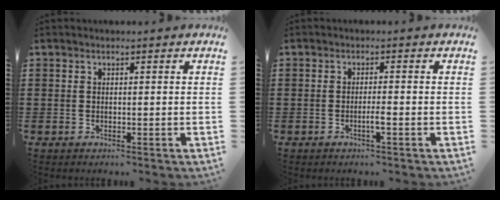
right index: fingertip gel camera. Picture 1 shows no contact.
{"total": 2.0, "force": [-0.9, 0.0, 1.8], "torque": [-0.031, -0.001, -0.016]}